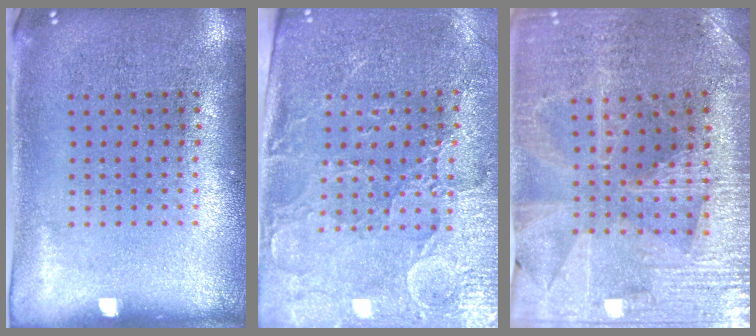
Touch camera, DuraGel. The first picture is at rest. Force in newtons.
{"total": 3.4, "press": 3.3, "slide": 1.0}
{"total": 3.0, "press": 2.9, "slide": 0.5}